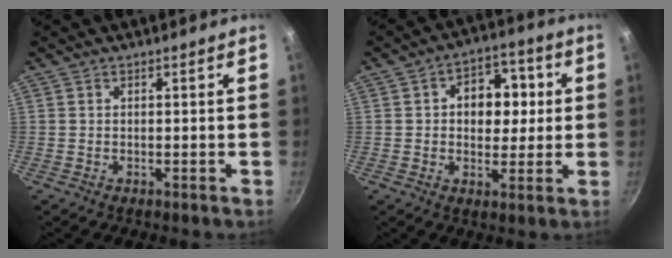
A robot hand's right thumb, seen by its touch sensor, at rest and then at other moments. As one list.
[{"total": 10.9, "force": [1.6, 7.9, 7.3], "torque": [-0.056, 0.009, 0.014]}]